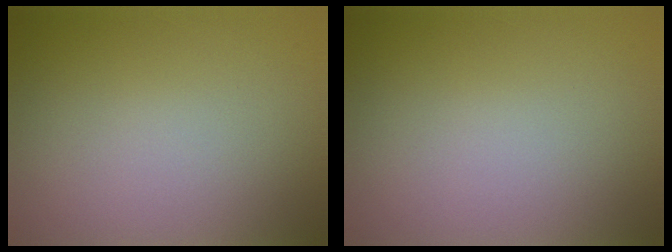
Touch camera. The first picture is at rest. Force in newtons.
{"total": 0.0}